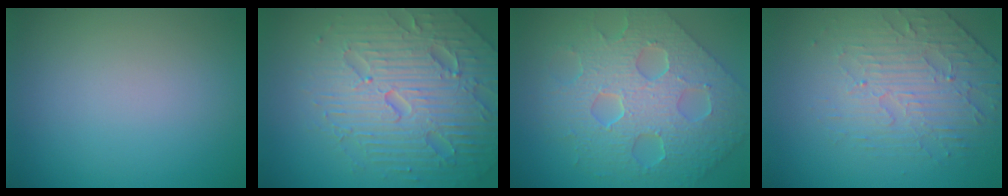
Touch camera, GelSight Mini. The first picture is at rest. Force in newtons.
{"total": 7.4, "press": 7.2, "slide": 1.7}
{"total": 8.8, "press": 6.8, "slide": 5.6}
{"total": 4.7, "press": 3.4, "slide": 3.2}